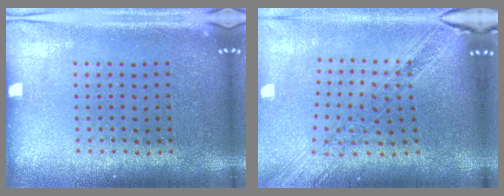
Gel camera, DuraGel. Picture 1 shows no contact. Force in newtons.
{"total": 1.4, "press": 1.3, "slide": 0.5}